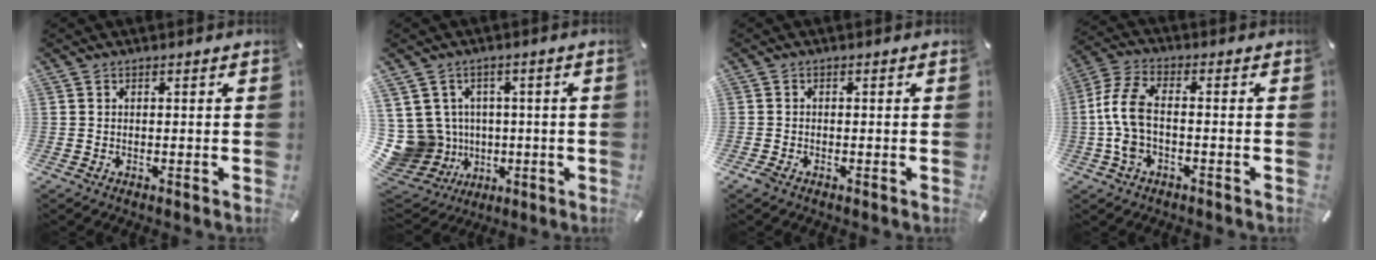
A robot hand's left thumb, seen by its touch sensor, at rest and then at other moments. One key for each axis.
{"total": 11.5, "fx": 0.0, "fy": 11.1, "fz": 2.9, "tx": -0.106, "ty": -0.010, "tz": 0.007}
{"total": 1.0, "fx": -0.8, "fy": 0.4, "fz": 0.4, "tx": -0.008, "ty": -0.001, "tz": -0.014}
{"total": 8.4, "fx": -1.2, "fy": 4.2, "fz": 7.1, "tx": -0.160, "ty": 0.000, "tz": -0.024}